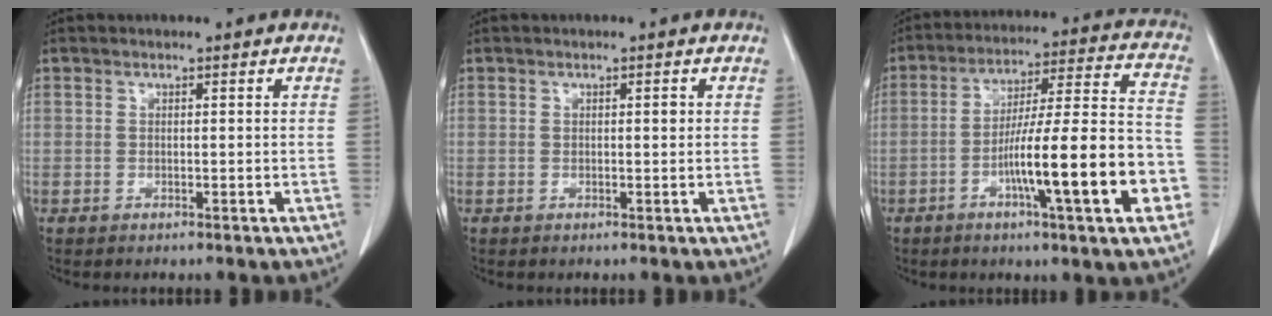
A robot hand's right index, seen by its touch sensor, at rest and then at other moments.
{"total": 0.8, "force": [0.2, 0.3, 0.7], "torque": [-0.011, 0.001, 0.003]}
{"total": 17.9, "force": [-5.9, 0.9, 16.9], "torque": [-0.250, 0.008, -0.091]}